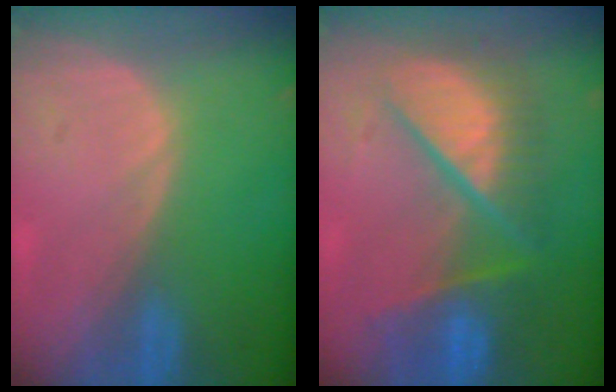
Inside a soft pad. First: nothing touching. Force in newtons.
{"total": 10.4, "press": 10.3, "slide": 1.3}